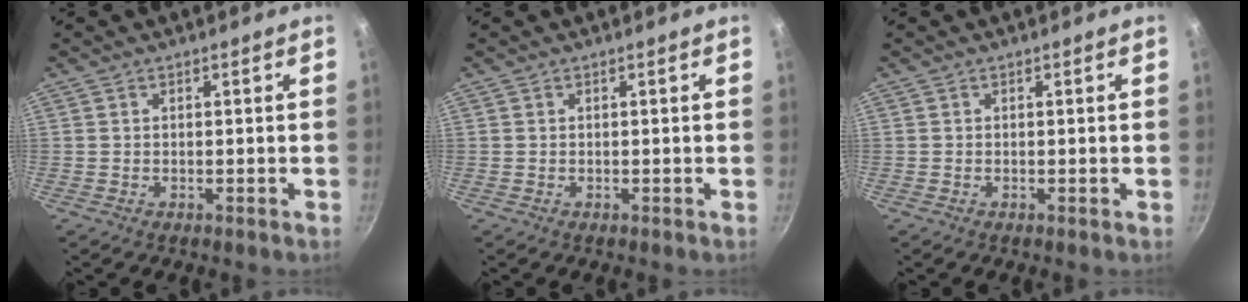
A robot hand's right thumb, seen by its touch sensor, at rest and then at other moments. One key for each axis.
{"total": 0.0}
{"total": 0.0}